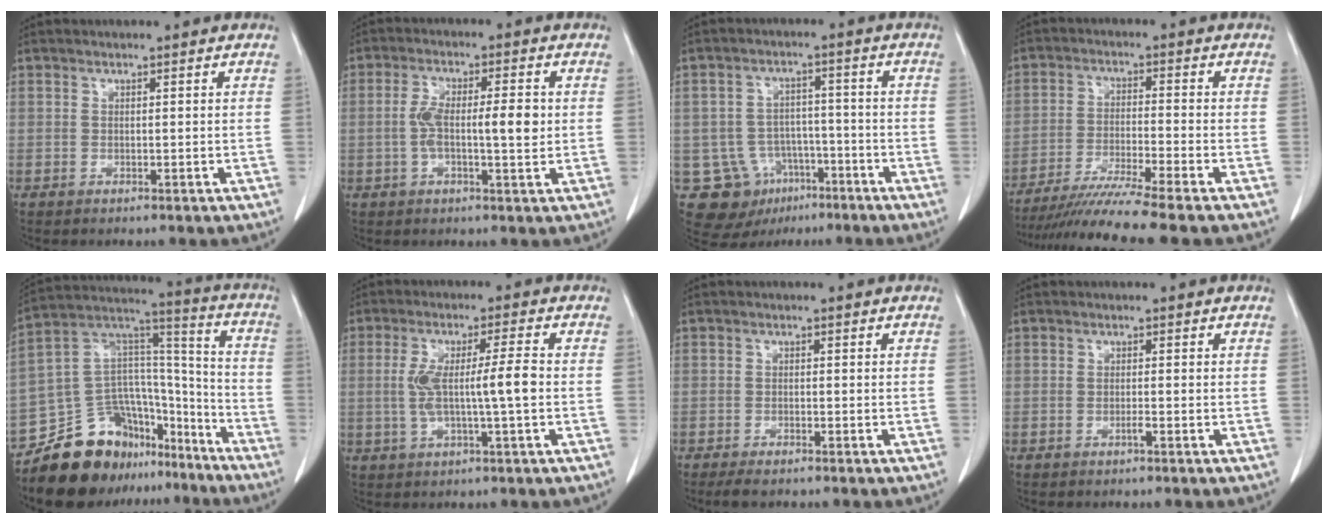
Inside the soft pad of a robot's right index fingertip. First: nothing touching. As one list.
[{"total": 7.3, "force": [0.0, 1.8, 7.1], "torque": [-0.133, 0.013, 0.000]}, {"total": 11.1, "force": [-5.3, 9.3, 3.3], "torque": [-0.061, 0.021, -0.069]}, {"total": 10.9, "force": [-9.3, -2.3, 5.3], "torque": [-0.081, -0.032, -0.156]}, {"total": 19.8, "force": [-15.4, 10.1, 7.3], "torque": [-0.110, 0.074, -0.253]}, {"total": 7.4, "force": [-0.4, 0.2, 7.4], "torque": [-0.141, 0.012, -0.003]}, {"total": 2.6, "force": [-2.0, 0.6, 1.4], "torque": [-0.025, -0.005, -0.032]}, {"total": 0.6, "force": [-0.3, -0.1, 0.5], "torque": [-0.008, 0.002, -0.004]}]